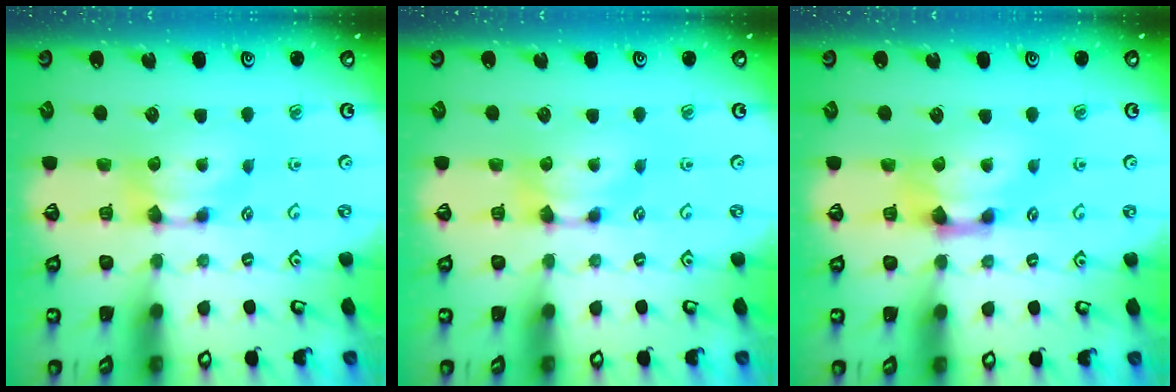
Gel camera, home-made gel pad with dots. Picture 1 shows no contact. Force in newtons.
{"total": 0.0}
{"total": 1.6, "press": 0.9, "slide": 1.3}